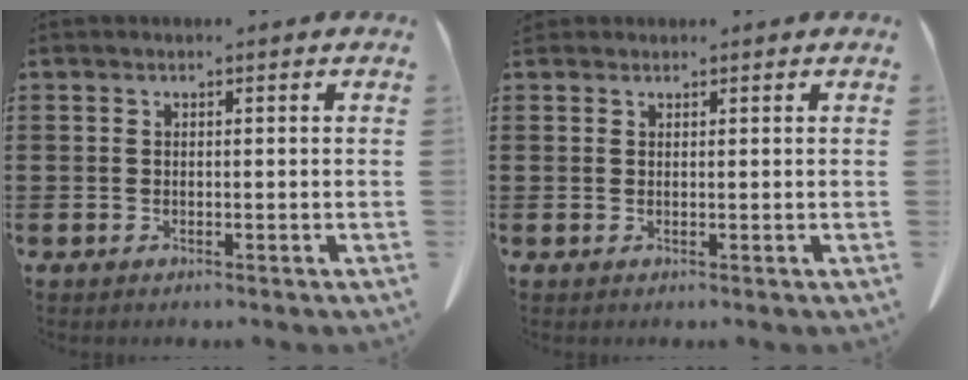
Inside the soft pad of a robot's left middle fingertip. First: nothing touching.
{"total": 0.8, "force": [0.7, 0.4, 0.1], "torque": [-0.004, 0.002, 0.014]}